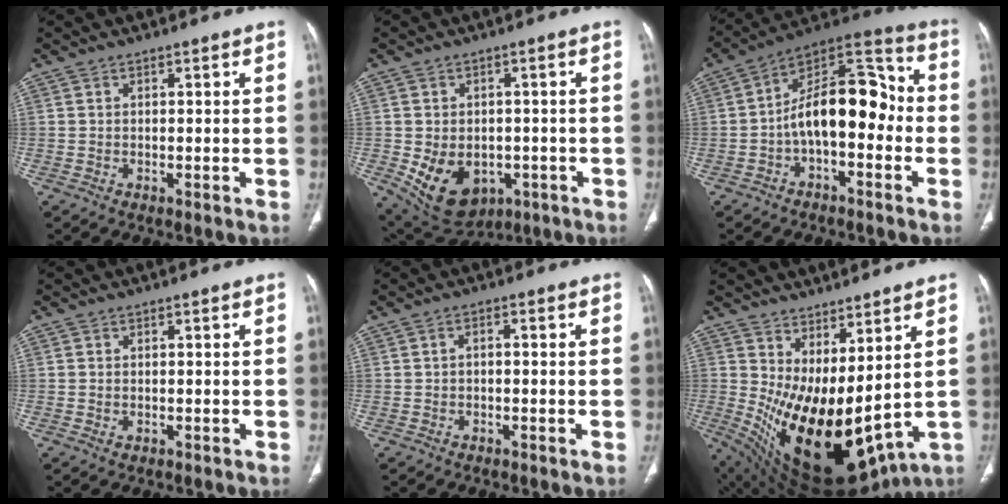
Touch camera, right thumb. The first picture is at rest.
{"total": 12.7, "force": [-3.8, 9.3, 7.7], "torque": [-0.113, 0.007, -0.032]}
{"total": 16.5, "force": [-2.4, 8.9, 13.8], "torque": [-0.189, 0.062, -0.050]}
{"total": 0.7, "force": [-0.1, 0.5, 0.4], "torque": [-0.013, 0.003, 0.002]}
{"total": 1.3, "force": [-0.3, 0.8, 1.0], "torque": [-0.015, 0.009, -0.007]}
{"total": 20.4, "force": [3.0, 9.3, 18.0], "torque": [-0.294, -0.054, 0.084]}